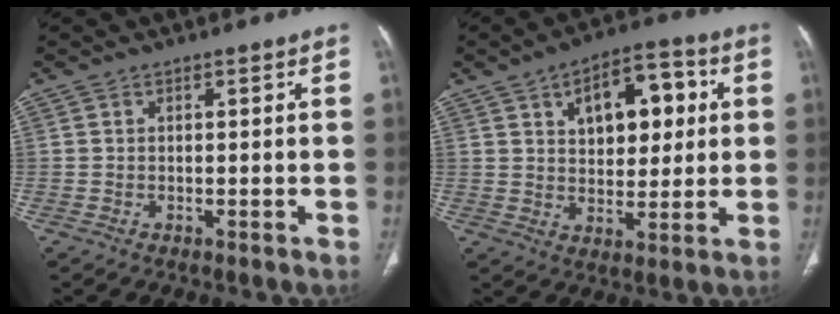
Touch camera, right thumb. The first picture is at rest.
{"total": 13.6, "force": [4.2, 7.7, 10.4], "torque": [-0.108, 0.004, 0.063]}